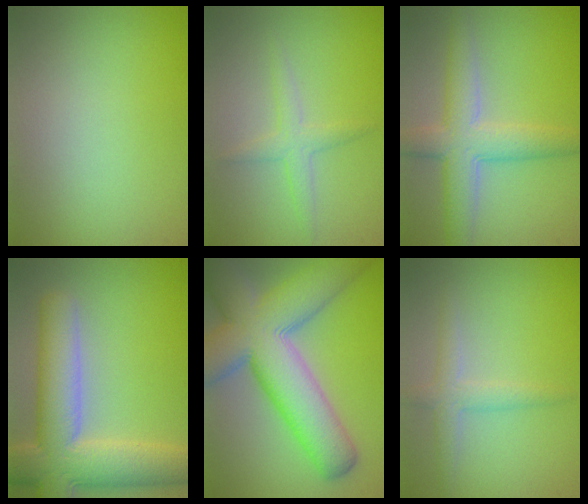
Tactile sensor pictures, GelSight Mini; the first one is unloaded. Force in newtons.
{"total": 2.0, "press": 2.0, "slide": 0.1}
{"total": 5.7, "press": 5.7, "slide": 0.2}
{"total": 10.1, "press": 10.1, "slide": 1.0}
{"total": 13.1, "press": 13.1, "slide": 1.1}
{"total": 2.4, "press": 2.4, "slide": 0.0}